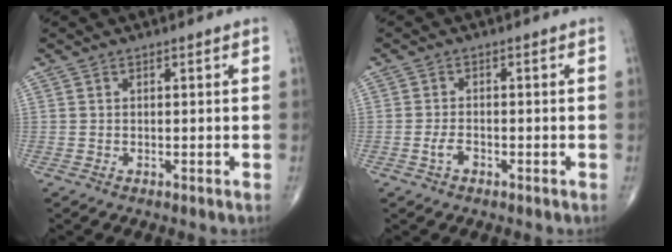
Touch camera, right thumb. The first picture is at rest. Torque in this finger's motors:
{"motor_torque": [-0.26, 0.28, -0.11, -0.07, 0.03]}